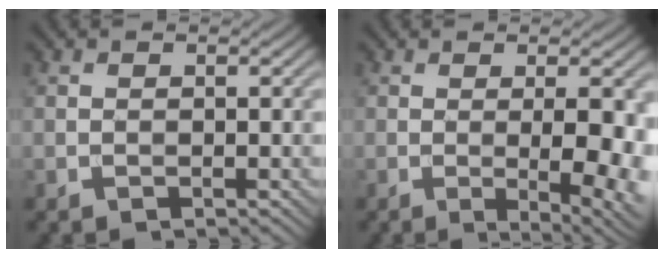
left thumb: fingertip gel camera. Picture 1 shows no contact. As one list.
[{"total": 7.2, "force": [-0.6, 1.9, 6.9], "torque": [-0.093, -0.006, -0.004]}]